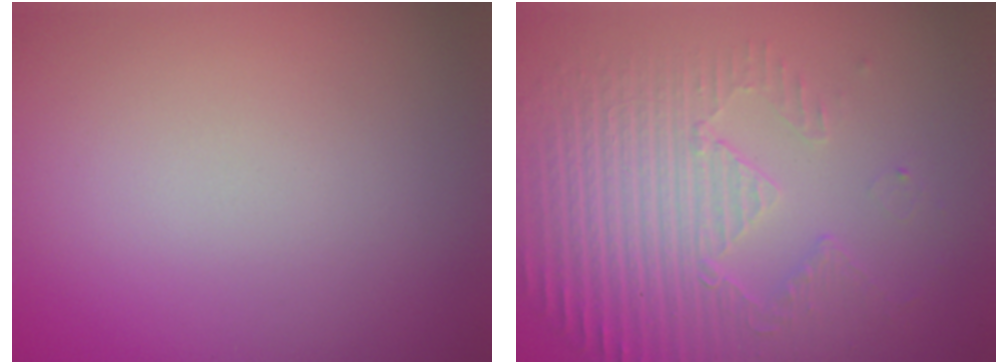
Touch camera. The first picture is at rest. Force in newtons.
{"total": 5.6, "press": 3.5, "slide": 4.3}